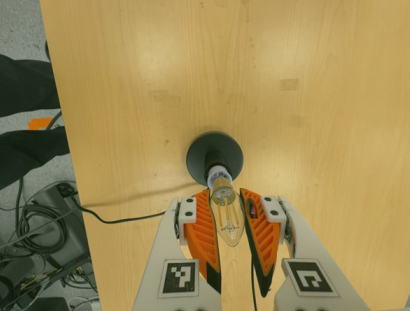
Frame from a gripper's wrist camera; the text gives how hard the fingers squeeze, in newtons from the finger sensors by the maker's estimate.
{"total": 21.2, "left": 24.3, "right": 18.1}